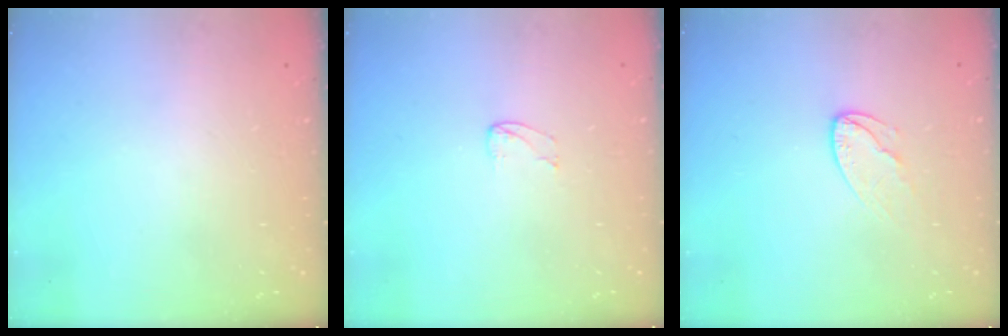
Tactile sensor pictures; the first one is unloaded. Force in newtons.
{"total": 2.9, "press": 2.9, "slide": 0.2}
{"total": 7.1, "press": 7.1, "slide": 0.5}